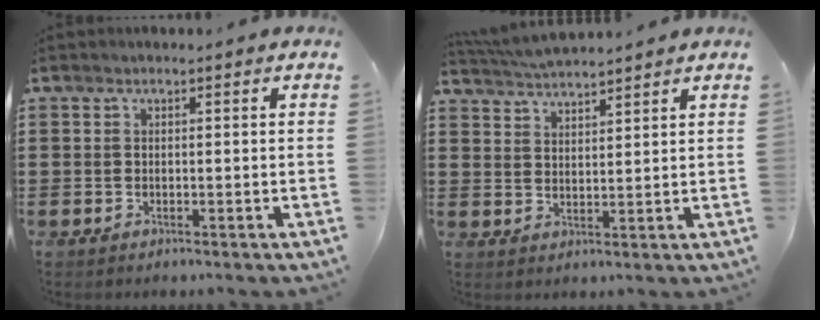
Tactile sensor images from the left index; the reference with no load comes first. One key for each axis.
{"total": 4.2, "fx": 4.2, "fy": 0.0, "fz": 0.5, "tx": -0.024, "ty": -0.014, "tz": 0.077}